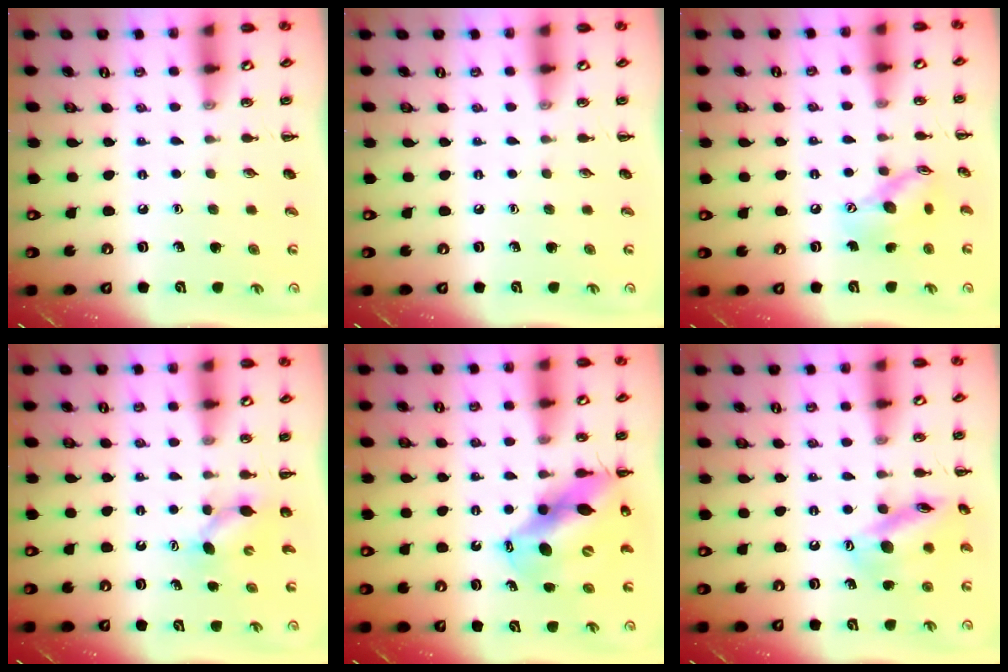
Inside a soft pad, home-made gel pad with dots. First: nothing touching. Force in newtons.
{"total": 0.0}
{"total": 11.7, "press": 11.7, "slide": 1.2}
{"total": 4.7, "press": 4.6, "slide": 1.0}
{"total": 14.4, "press": 13.8, "slide": 4.2}
{"total": 15.1, "press": 15.0, "slide": 1.9}